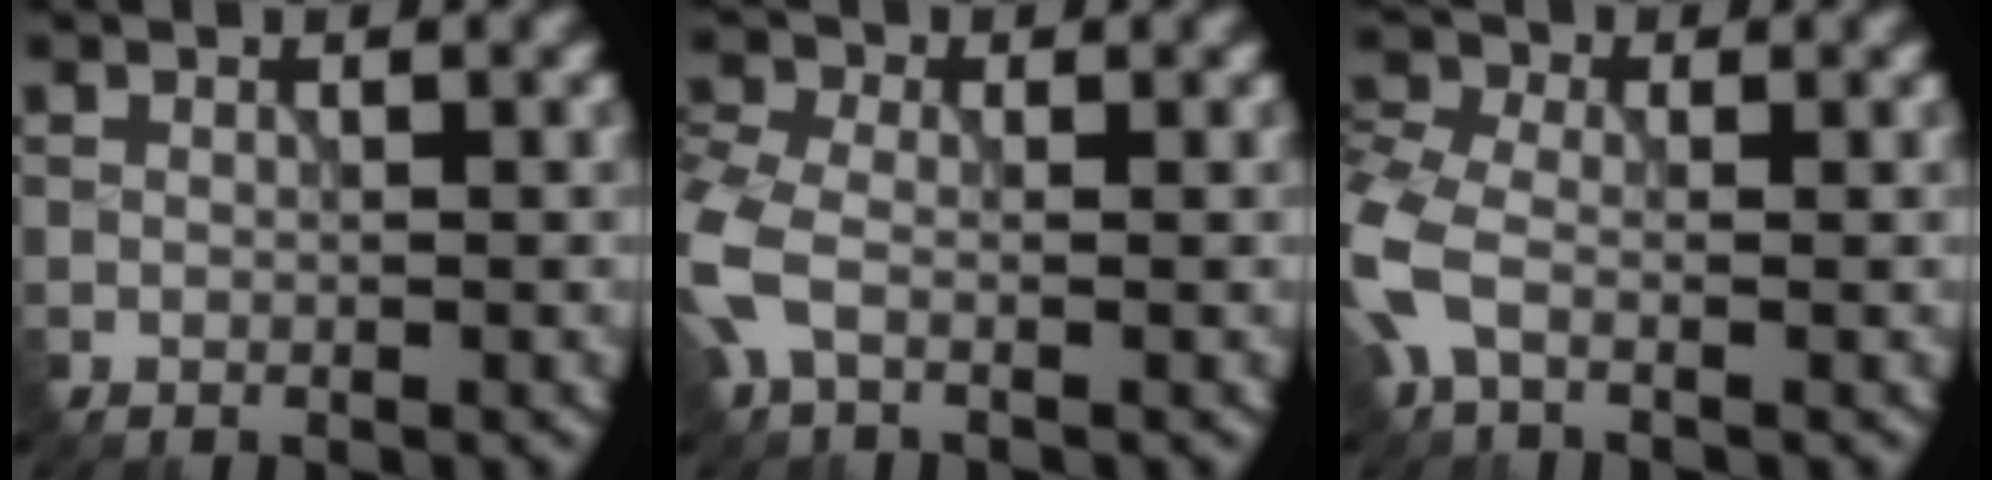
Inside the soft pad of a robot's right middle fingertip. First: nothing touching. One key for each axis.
{"total": 4.3, "fx": -1.0, "fy": 2.7, "fz": 3.3, "tx": -0.089, "ty": 0.003, "tz": -0.033}
{"total": 5.1, "fx": -1.4, "fy": 3.0, "fz": 3.9, "tx": -0.103, "ty": 0.002, "tz": -0.046}